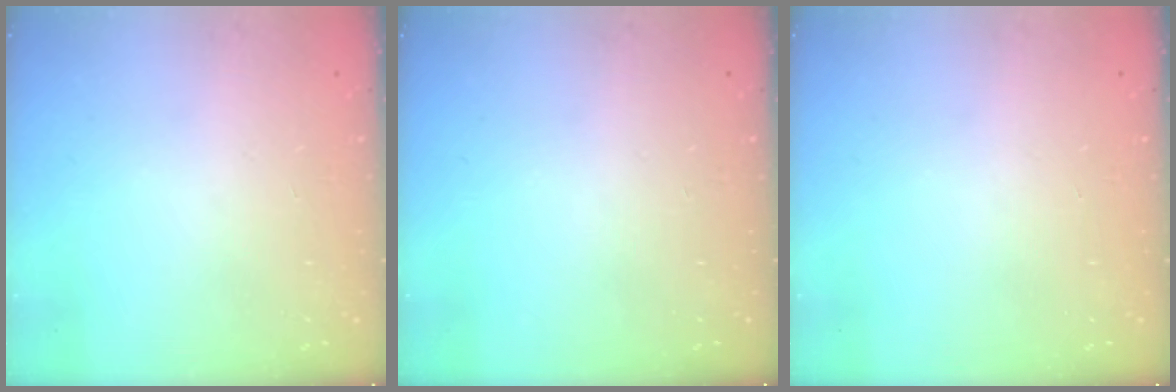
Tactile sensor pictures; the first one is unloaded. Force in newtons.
{"total": 0.0}
{"total": 0.0}